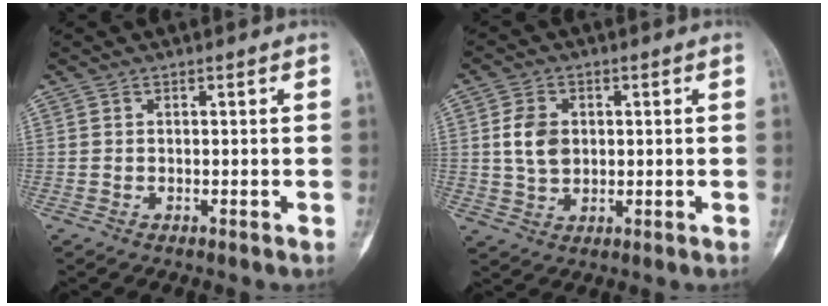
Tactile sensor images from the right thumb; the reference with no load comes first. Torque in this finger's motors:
{"motor_torque": [1.04, 0.78, 0.25, -0.69, -0.02]}